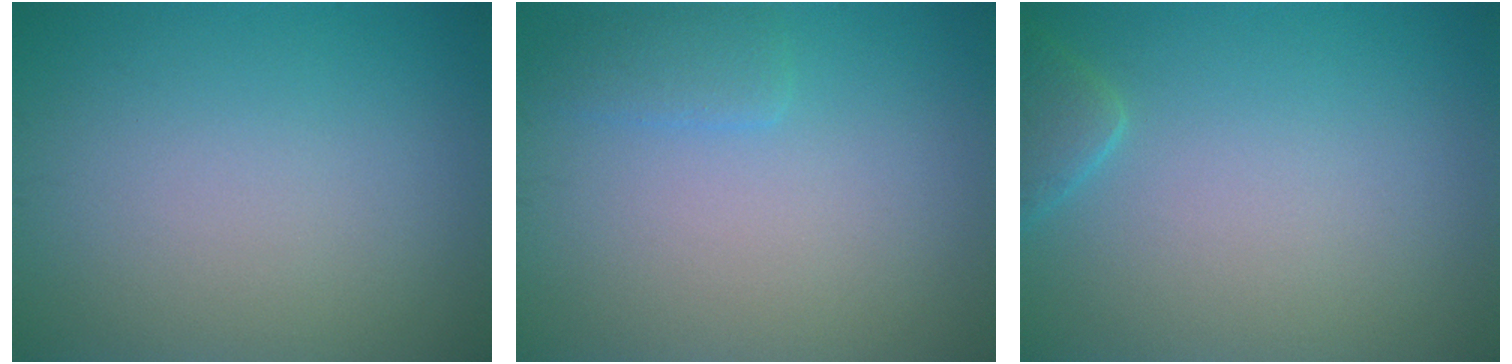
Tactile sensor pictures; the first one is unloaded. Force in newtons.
{"total": 1.6, "press": 1.5, "slide": 0.2}
{"total": 1.9, "press": 1.9, "slide": 0.2}